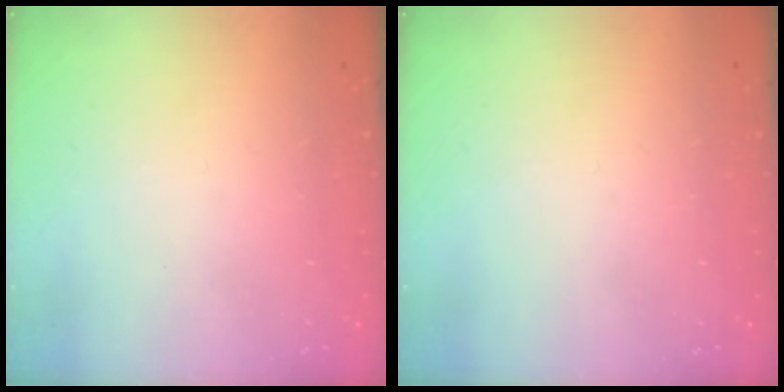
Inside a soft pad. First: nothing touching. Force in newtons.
{"total": 0.0}